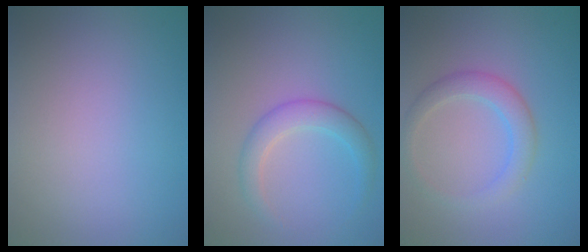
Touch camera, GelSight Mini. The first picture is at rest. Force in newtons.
{"total": 2.8, "press": 2.8, "slide": 0.2}
{"total": 2.8, "press": 2.8, "slide": 0.1}